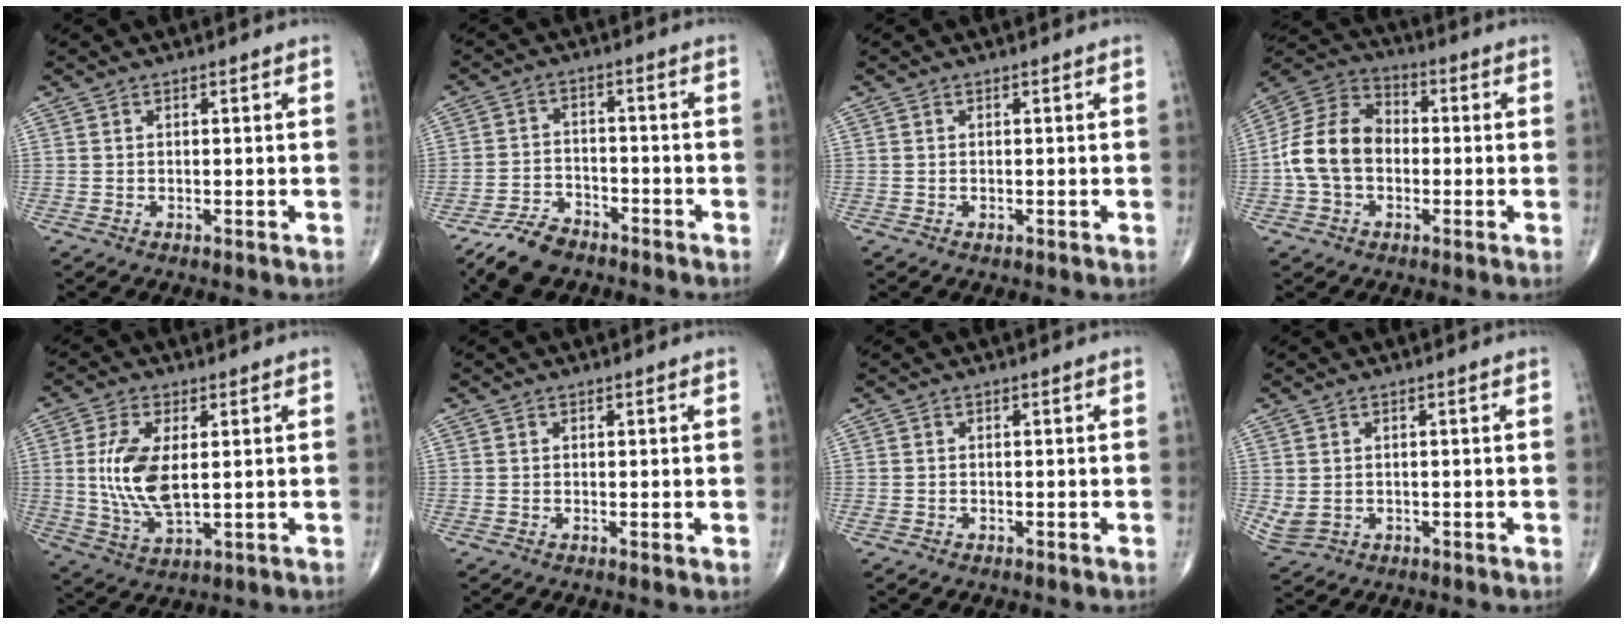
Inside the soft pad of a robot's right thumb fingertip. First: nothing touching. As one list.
[{"total": 7.8, "force": [-6.0, 3.8, 3.3], "torque": [-0.057, 0.024, -0.115]}, {"total": 0.5, "force": [-0.2, 0.4, 0.3], "torque": [-0.006, -0.001, -0.002]}, {"total": 12.9, "force": [-1.3, 9.5, 8.6], "torque": [-0.154, 0.040, -0.036]}, {"total": 11.0, "force": [1.2, 5.1, 9.7], "torque": [-0.202, -0.013, 0.031]}, {"total": 0.6, "force": [0.0, 0.2, 0.6], "torque": [-0.012, -0.003, -0.002]}, {"total": 0.6, "force": [-0.3, 0.5, 0.2], "torque": [-0.009, 0.000, -0.006]}, {"total": 3.1, "force": [0.0, 2.5, 1.9], "torque": [-0.049, -0.002, 0.011]}]